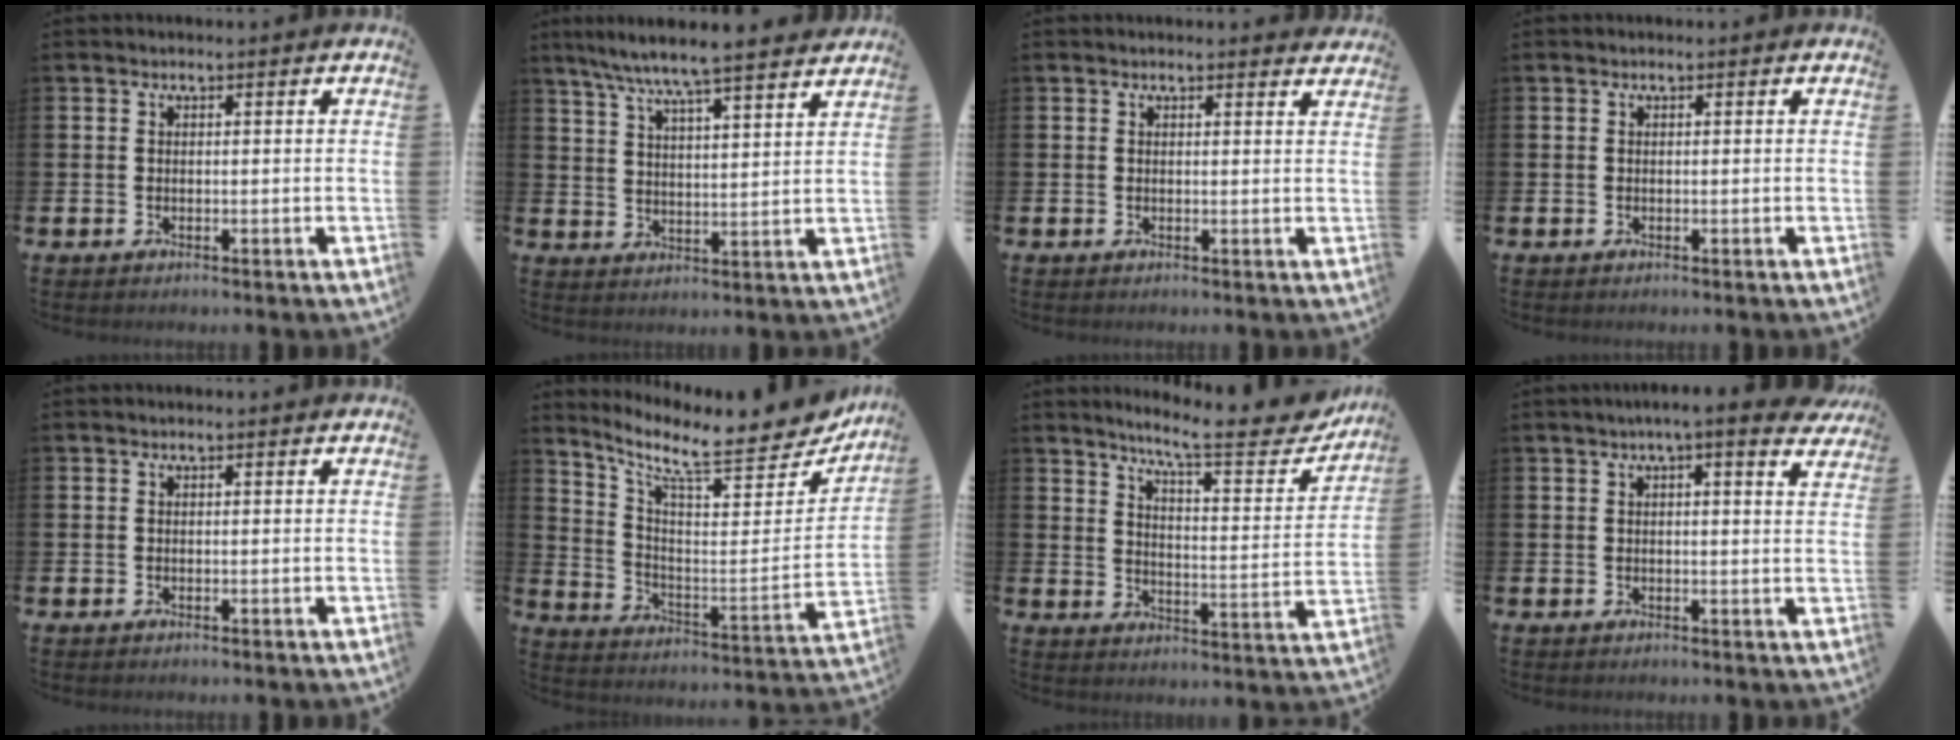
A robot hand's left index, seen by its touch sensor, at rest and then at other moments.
{"total": 7.6, "force": [7.2, -0.3, 2.6], "torque": [-0.079, -0.041, 0.125]}
{"total": 1.2, "force": [1.2, 0.1, 0.1], "torque": [0.009, -0.006, 0.019]}
{"total": 0.0}
{"total": 0.0}
{"total": 9.8, "force": [8.3, 2.4, 4.5], "torque": [-0.103, -0.073, 0.133]}
{"total": 9.5, "force": [8.1, 1.3, 4.7], "torque": [-0.090, -0.055, 0.130]}
{"total": 3.7, "force": [3.2, -0.1, 1.9], "torque": [-0.034, -0.015, 0.053]}